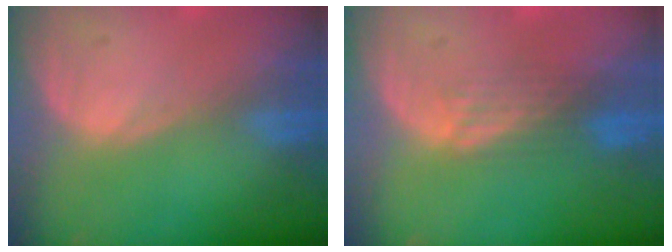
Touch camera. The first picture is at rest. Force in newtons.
{"total": 4.0, "press": 3.3, "slide": 2.3}